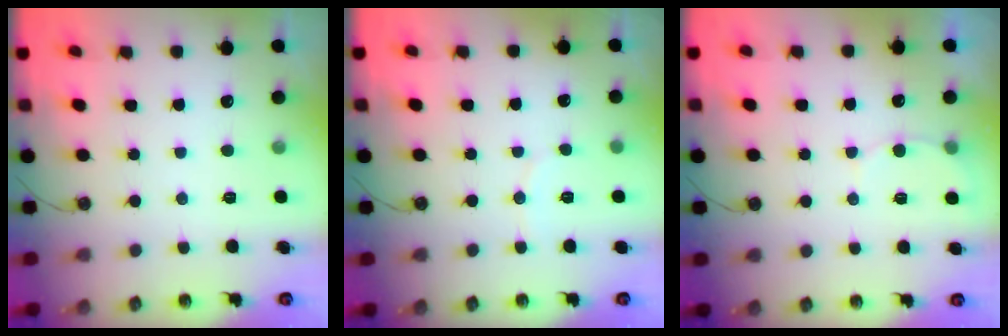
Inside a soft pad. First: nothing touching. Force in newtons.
{"total": 3.3, "press": 3.3, "slide": 0.4}
{"total": 5.0, "press": 5.0, "slide": 0.5}